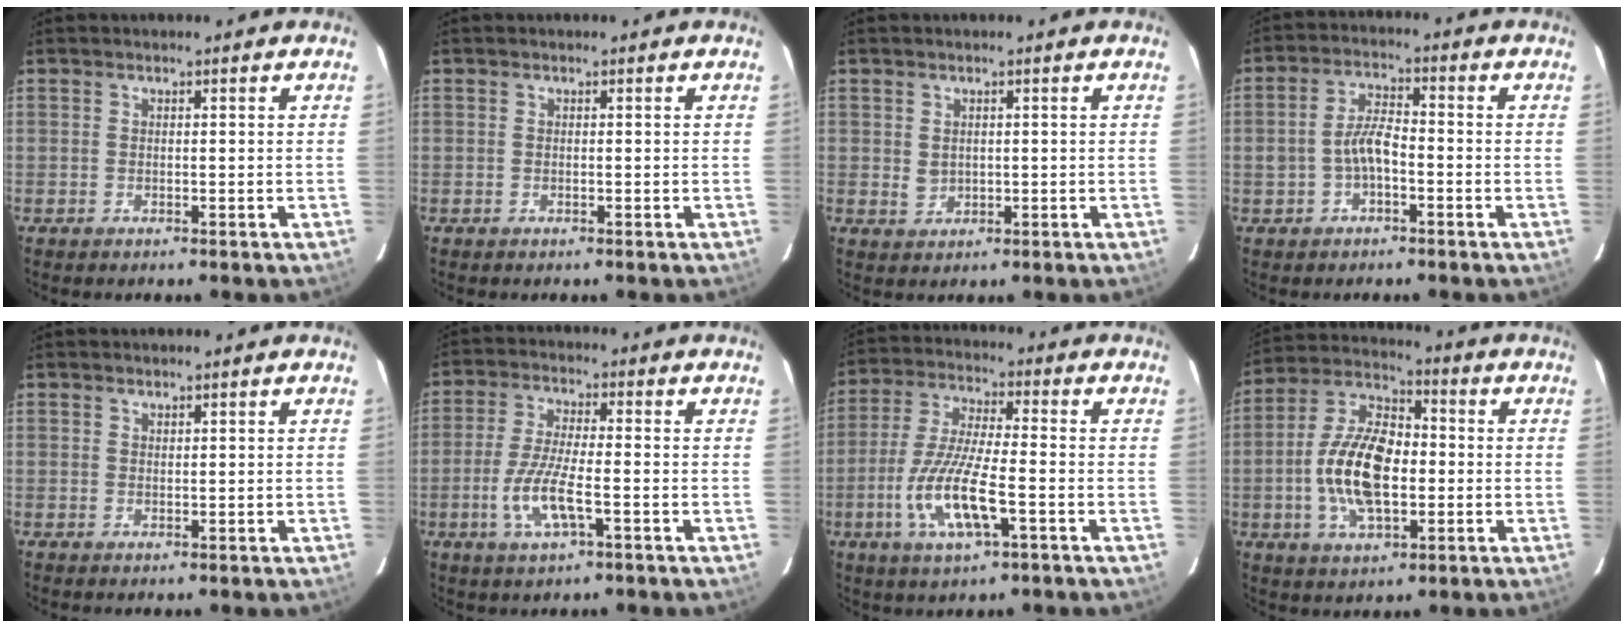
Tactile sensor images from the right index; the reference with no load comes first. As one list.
[{"total": 0.0}, {"total": 2.0, "force": [0.4, 1.8, 0.9], "torque": [-0.014, 0.000, 0.013]}, {"total": 5.3, "force": [-1.7, 2.4, 4.4], "torque": [-0.089, 0.013, -0.028]}, {"total": 0.7, "force": [0.6, 0.2, 0.1], "torque": [-0.002, 0.002, 0.013]}, {"total": 8.5, "force": [-2.9, 1.8, 7.7], "torque": [-0.163, -0.009, -0.058]}, {"total": 12.6, "force": [-4.2, 2.8, 11.5], "torque": [-0.241, -0.013, -0.081]}, {"total": 14.7, "force": [-2.0, 7.5, 12.5], "torque": [-0.255, 0.008, -0.039]}]